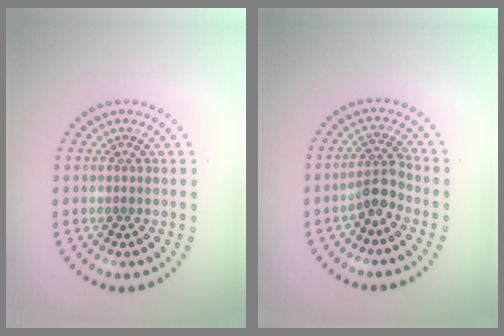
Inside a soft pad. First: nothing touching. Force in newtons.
{"total": 2.4, "press": 1.8, "slide": 1.6}